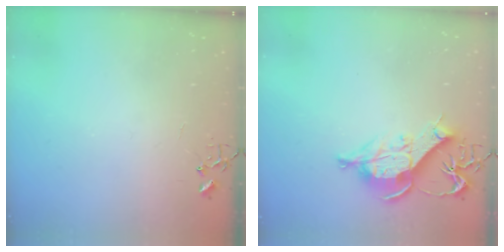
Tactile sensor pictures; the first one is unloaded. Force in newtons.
{"total": 11.0, "press": 11.0, "slide": 1.3}